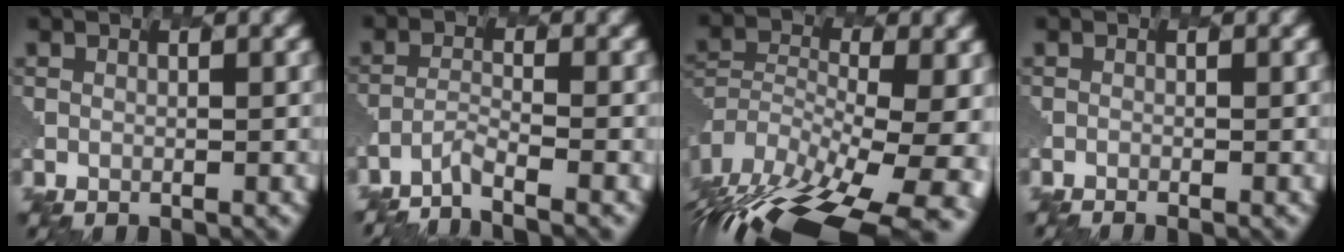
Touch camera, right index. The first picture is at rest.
{"total": 3.7, "force": [-3.6, 0.0, 0.7], "torque": [-0.025, 0.001, -0.078]}
{"total": 18.3, "force": [-14.4, 7.2, 8.7], "torque": [-0.168, -0.024, -0.177]}
{"total": 1.5, "force": [-1.2, 0.4, 0.9], "torque": [0.000, 0.011, -0.025]}